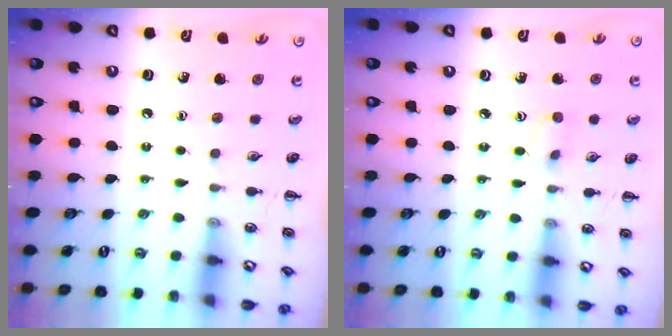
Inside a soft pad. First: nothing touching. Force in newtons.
{"total": 2.8, "press": 2.7, "slide": 0.9}